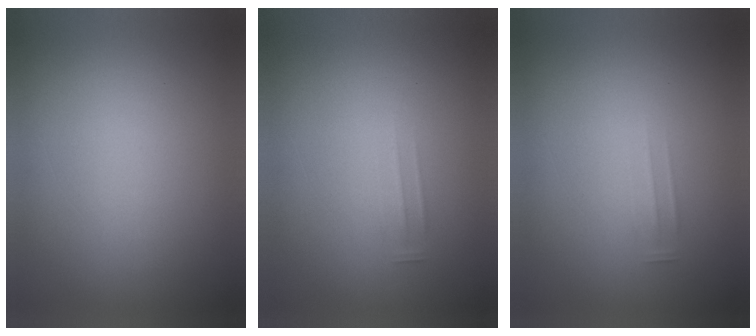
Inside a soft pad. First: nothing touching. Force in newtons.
{"total": 1.5}
{"total": 1.6}